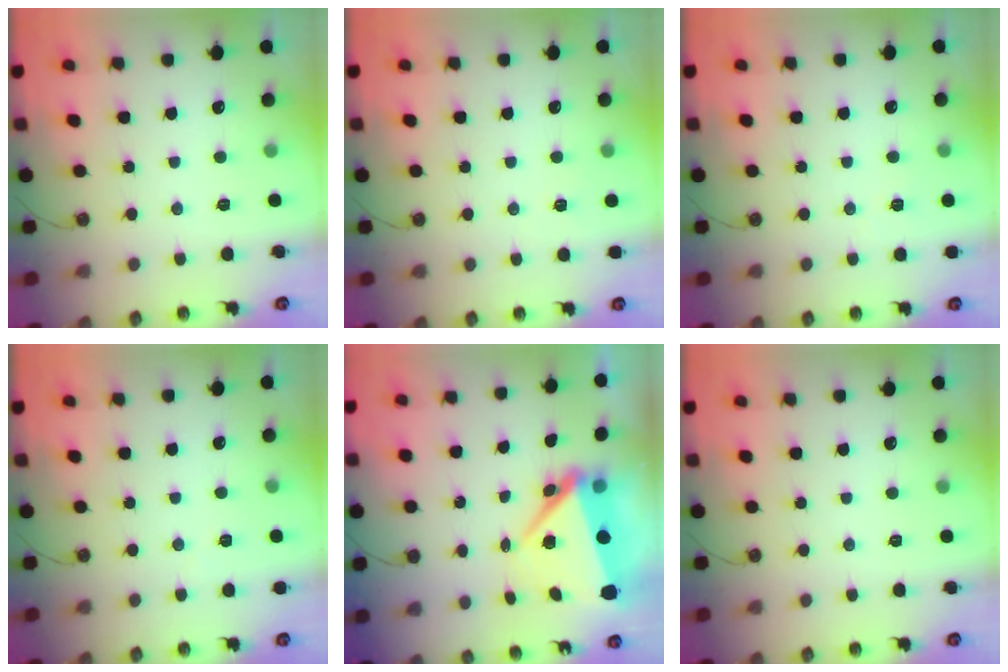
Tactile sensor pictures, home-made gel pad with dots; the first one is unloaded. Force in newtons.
{"total": 1.9, "press": 1.6, "slide": 1.0}
{"total": 2.8, "press": 2.0, "slide": 2.0}
{"total": 1.6, "press": 1.4, "slide": 0.6}
{"total": 10.3, "press": 9.3, "slide": 4.3}
{"total": 0.0}